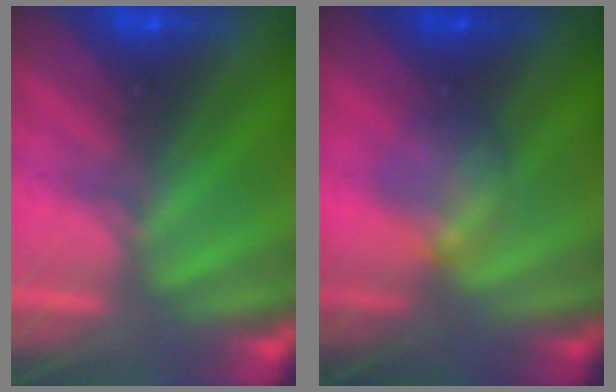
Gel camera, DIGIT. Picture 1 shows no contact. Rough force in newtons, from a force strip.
{"total": 2.4}